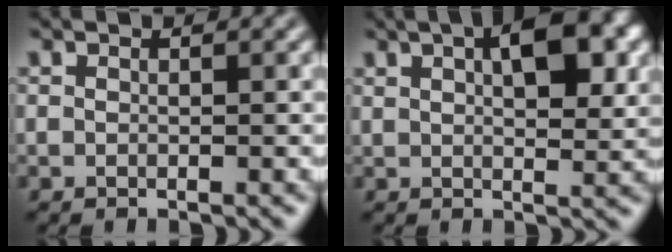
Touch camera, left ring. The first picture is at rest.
{"total": 6.7, "force": [2.6, 2.7, 5.5], "torque": [-0.075, 0.020, 0.030]}